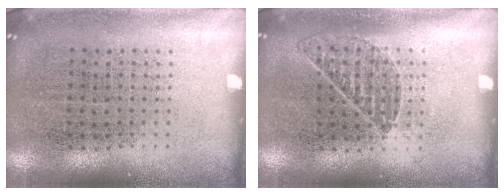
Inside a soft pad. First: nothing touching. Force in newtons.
{"total": 0.8, "press": 0.8, "slide": 0.1}